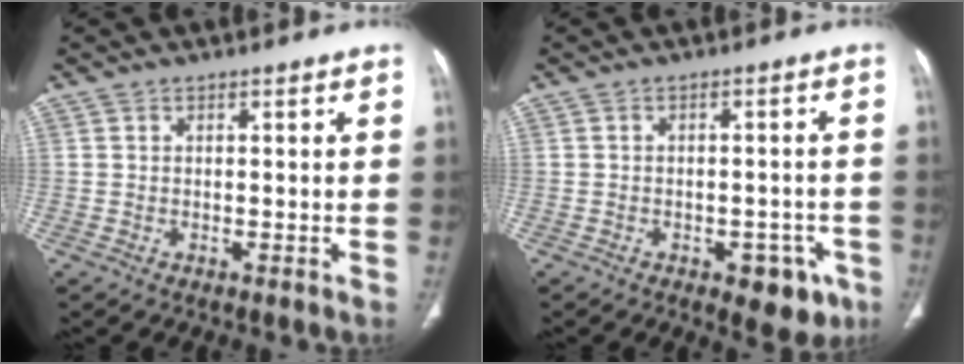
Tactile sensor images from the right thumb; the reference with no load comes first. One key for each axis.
{"total": 7.2, "fx": -3.7, "fy": 4.0, "fz": 4.7, "tx": -0.030, "ty": 0.018, "tz": -0.041}